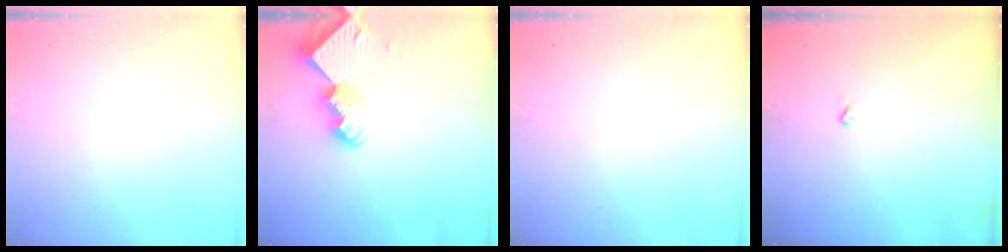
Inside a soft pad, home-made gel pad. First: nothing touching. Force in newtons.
{"total": 8.5, "press": 8.4, "slide": 0.7}
{"total": 0.0}
{"total": 2.5, "press": 2.5, "slide": 0.5}